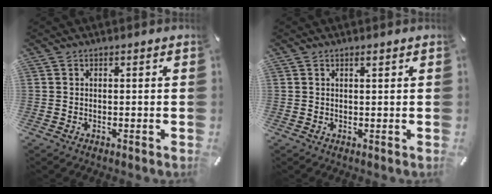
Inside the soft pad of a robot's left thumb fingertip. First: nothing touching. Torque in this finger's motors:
{"motor_torque": [0.07, 0.10, 0.10, -0.06, 0.04]}